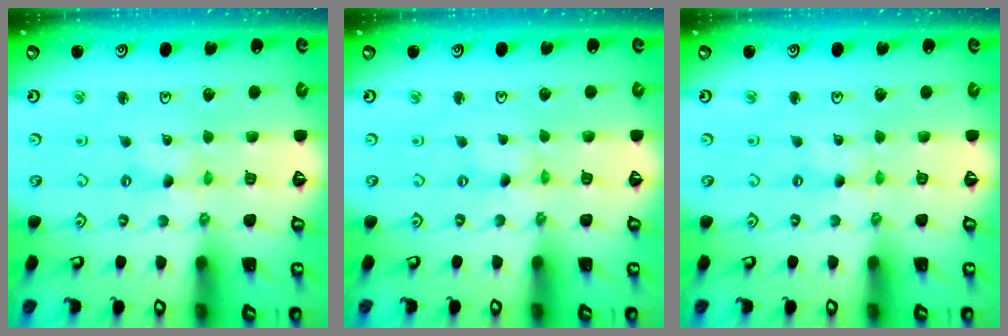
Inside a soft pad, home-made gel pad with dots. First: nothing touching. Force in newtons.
{"total": 0.0}
{"total": 1.0, "press": 0.9, "slide": 0.2}